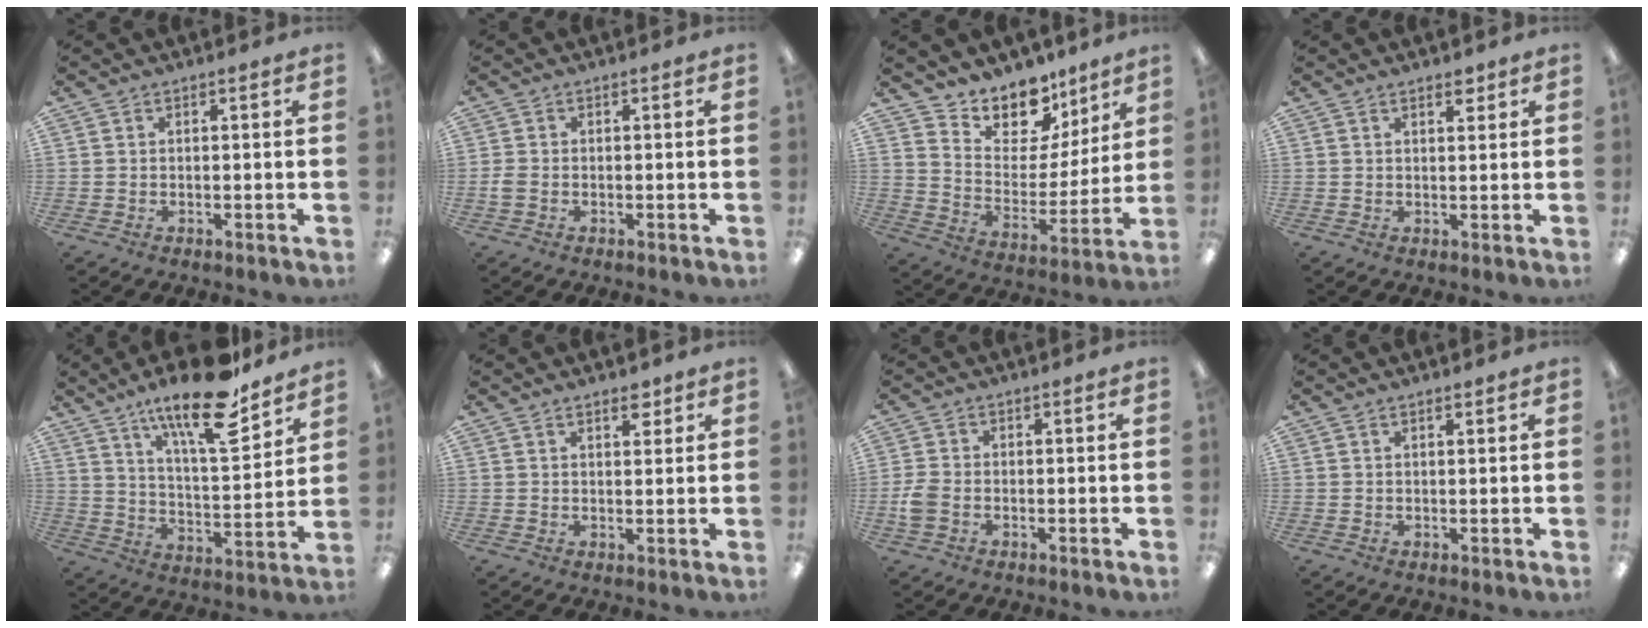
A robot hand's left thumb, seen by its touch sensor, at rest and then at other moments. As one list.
[{"total": 2.0, "force": [-0.5, 1.4, 1.4], "torque": [-0.031, 0.001, -0.010]}, {"total": 11.6, "force": [9.5, 6.3, 1.8], "torque": [-0.039, -0.090, 0.179]}, {"total": 2.6, "force": [2.1, 1.0, 1.2], "torque": [-0.011, -0.008, 0.035]}, {"total": 19.1, "force": [13.8, 5.5, 12.0], "torque": [-0.193, -0.087, 0.227]}, {"total": 3.3, "force": [2.5, 1.4, 1.6], "torque": [-0.003, -0.014, 0.039]}, {"total": 4.0, "force": [-1.2, 2.7, 2.6], "torque": [-0.057, 0.005, -0.023]}, {"total": 1.0, "force": [0.8, 0.3, 0.4], "torque": [-0.009, 0.000, 0.015]}]